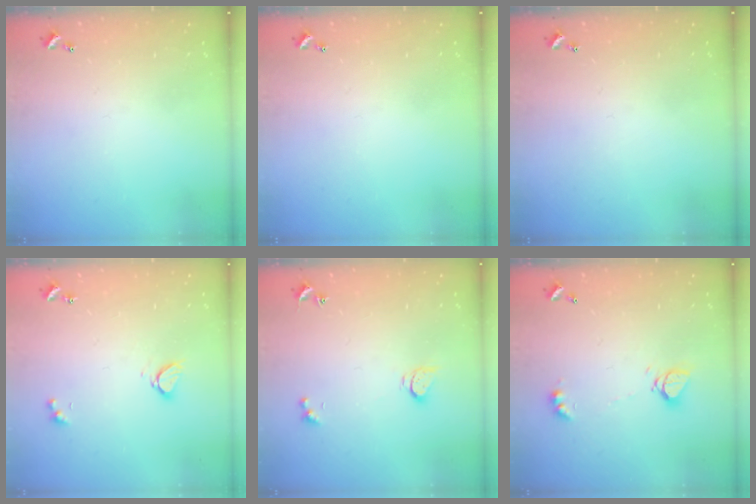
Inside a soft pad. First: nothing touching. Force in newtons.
{"total": 0.0}
{"total": 0.0}
{"total": 3.1, "press": 3.1, "slide": 0.3}
{"total": 2.9, "press": 2.9, "slide": 0.5}
{"total": 6.4, "press": 6.4, "slide": 0.6}